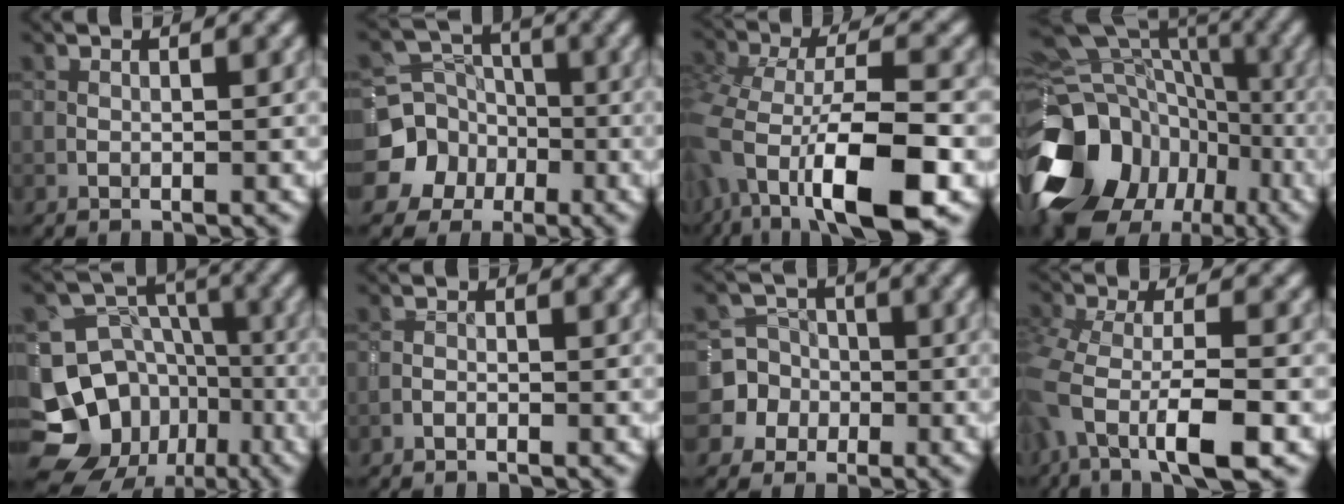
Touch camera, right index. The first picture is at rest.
{"total": 8.2, "force": [-3.1, 7.6, 1.2], "torque": [-0.020, -0.004, -0.080]}
{"total": 11.6, "force": [-4.8, 4.8, 9.5], "torque": [-0.169, -0.007, -0.081]}
{"total": 19.9, "force": [-8.2, 15.6, 9.3], "torque": [-0.201, -0.019, -0.127]}
{"total": 14.6, "force": [-7.8, 11.8, 3.7], "torque": [-0.072, -0.016, -0.124]}
{"total": 0.6, "force": [-0.5, 0.2, 0.3], "torque": [-0.005, 0.000, -0.012]}
{"total": 6.4, "force": [-1.7, 6.2, 0.4], "torque": [0.003, 0.017, -0.060]}
{"total": 7.1, "force": [-2.7, 2.8, 5.9], "torque": [-0.116, -0.009, -0.055]}